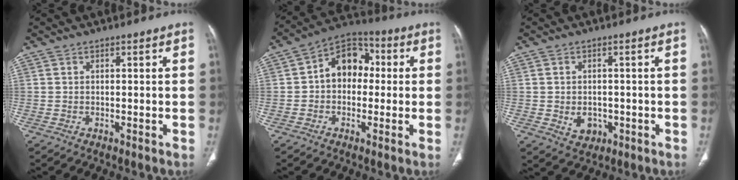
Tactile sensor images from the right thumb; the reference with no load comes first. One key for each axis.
{"total": 10.7, "fx": 0.7, "fy": 8.0, "fz": 7.1, "tx": -0.075, "ty": 0.033, "tz": -0.004}
{"total": 4.3, "fx": -0.9, "fy": 3.5, "fz": 2.4, "tx": -0.023, "ty": 0.005, "tz": -0.001}